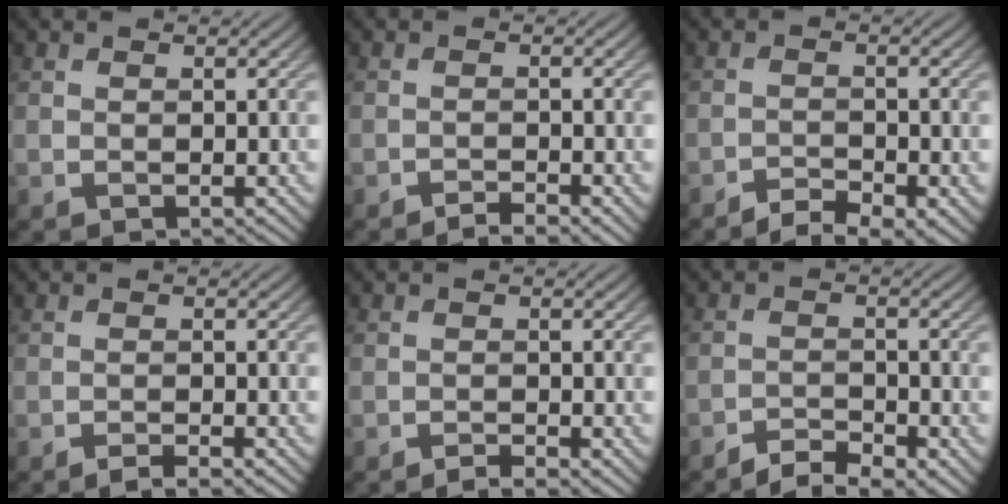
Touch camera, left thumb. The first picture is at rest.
{"total": 2.2, "force": [-1.7, 0.3, 1.3], "torque": [-0.020, 0.002, -0.033]}
{"total": 4.1, "force": [-3.2, 1.0, 2.4], "torque": [-0.042, -0.004, -0.050]}
{"total": 2.2, "force": [-1.6, 0.2, 1.5], "torque": [-0.019, 0.003, -0.034]}
{"total": 1.9, "force": [-1.4, 0.2, 1.2], "torque": [-0.019, 0.002, -0.026]}
{"total": 4.2, "force": [-3.4, 1.0, 2.2], "torque": [-0.041, -0.002, -0.060]}